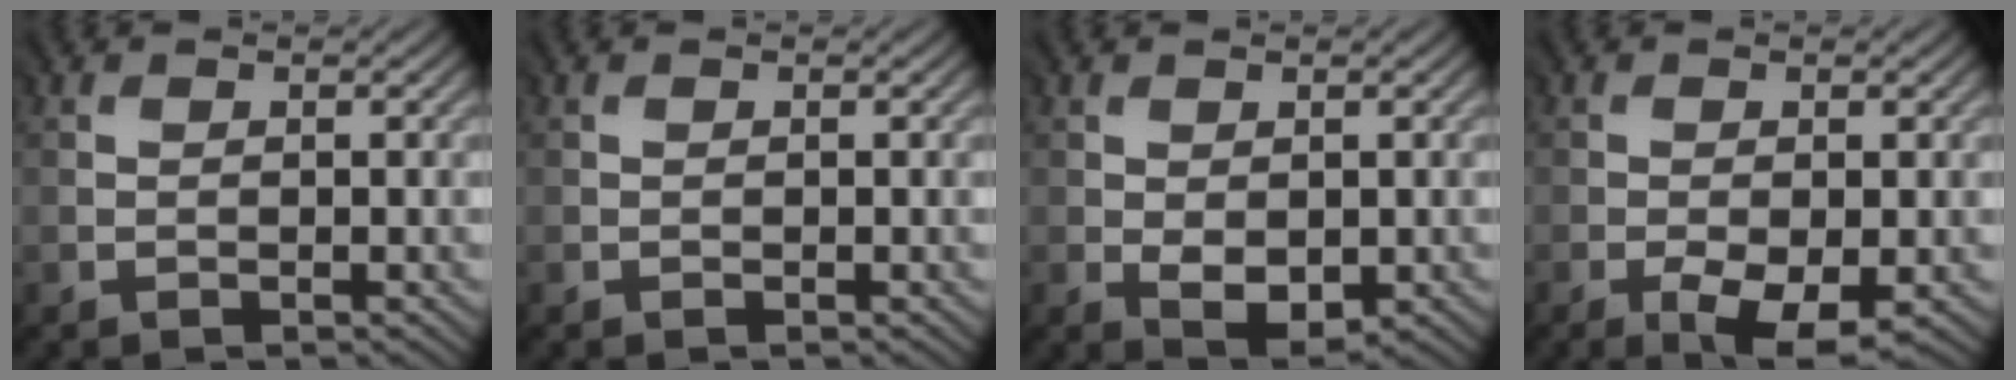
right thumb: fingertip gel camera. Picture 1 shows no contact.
{"total": 0.0}
{"total": 3.4, "force": [-0.6, 2.2, 2.5], "torque": [-0.049, -0.009, -0.004]}
{"total": 5.1, "force": [-2.4, 2.0, 4.0], "torque": [-0.078, -0.013, -0.035]}